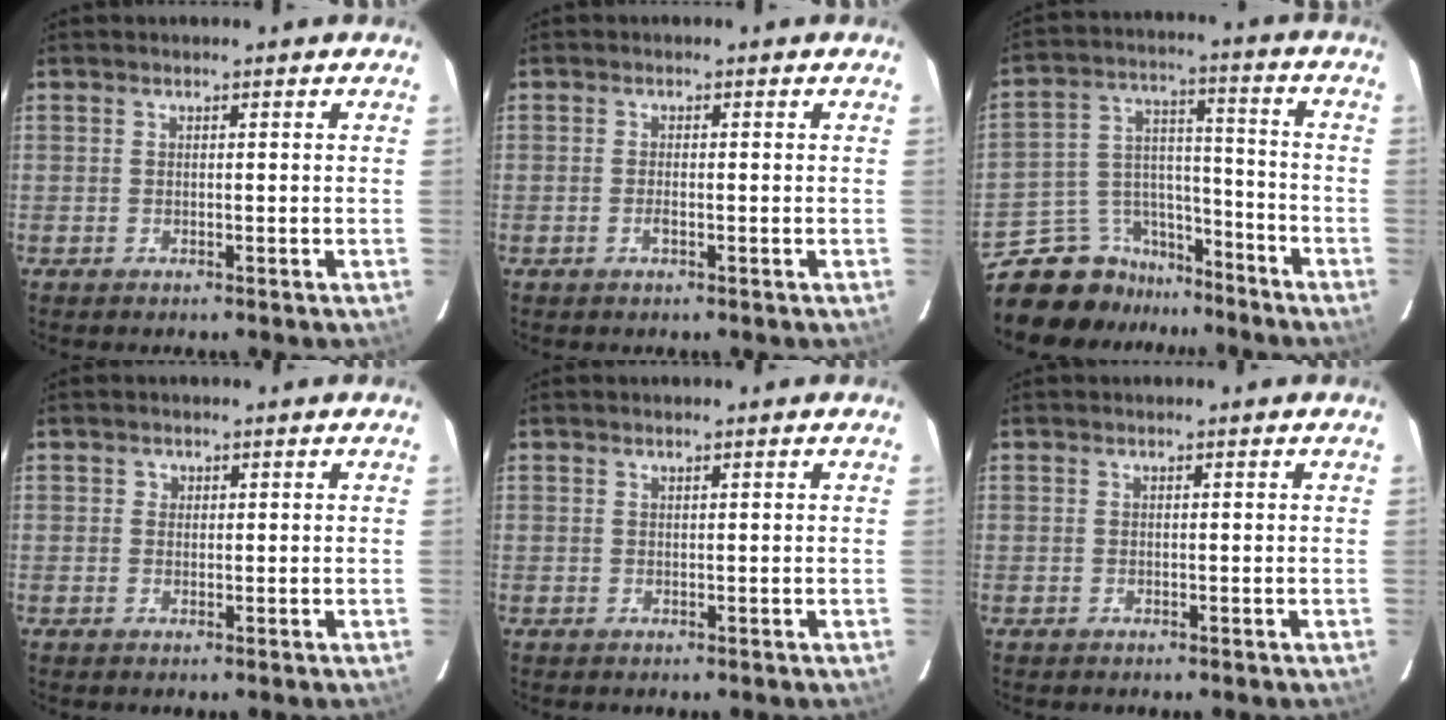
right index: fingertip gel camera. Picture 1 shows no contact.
{"total": 1.6, "force": [-0.6, 0.5, 1.4], "torque": [-0.028, 0.000, -0.011]}
{"total": 13.7, "force": [-11.4, 7.2, 2.4], "torque": [-0.061, 0.059, -0.182]}
{"total": 1.1, "force": [0.2, 1.1, 0.1], "torque": [0.004, 0.004, 0.000]}
{"total": 0.5, "force": [0.4, 0.0, 0.3], "torque": [-0.005, 0.003, 0.007]}
{"total": 0.0}